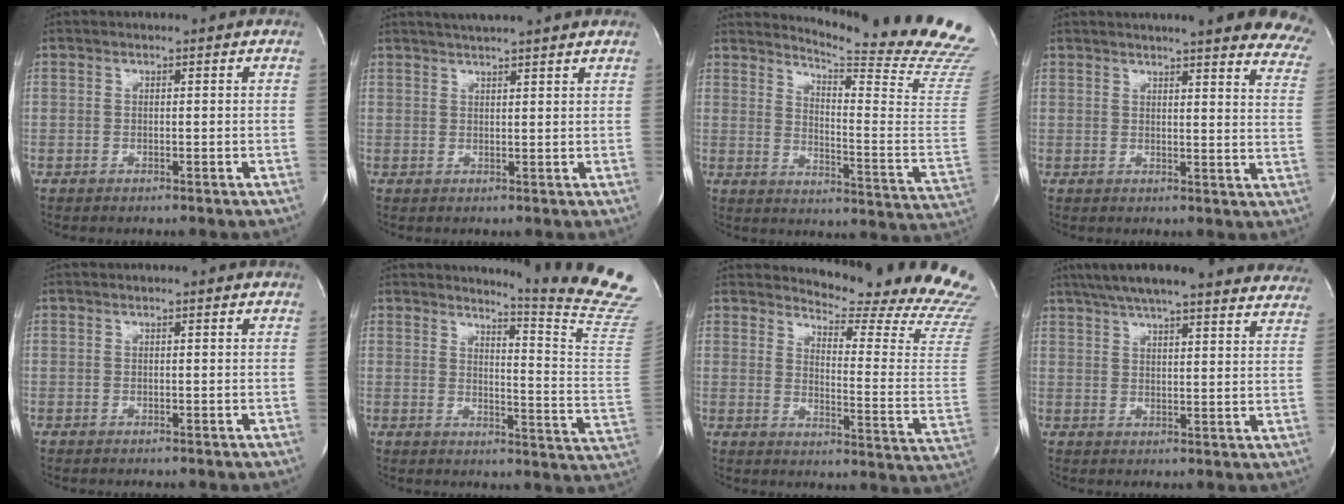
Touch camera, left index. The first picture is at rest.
{"total": 8.4, "force": [7.4, 0.0, 4.0], "torque": [-0.067, 0.030, 0.094]}
{"total": 23.0, "force": [21.3, -1.2, 8.4], "torque": [-0.128, -0.168, 0.252]}
{"total": 21.4, "force": [18.7, 2.5, 10.1], "torque": [-0.125, -0.055, 0.198]}
{"total": 1.0, "force": [1.0, 0.2, 0.3], "torque": [-0.010, 0.014, 0.009]}
{"total": 15.5, "force": [14.8, -3.5, 3.3], "torque": [-0.058, -0.165, 0.161]}
{"total": 20.4, "force": [19.8, 0.1, 5.0], "torque": [-0.080, -0.162, 0.224]}
{"total": 29.3, "force": [26.0, 3.9, 13.0], "torque": [-0.213, -0.027, 0.316]}